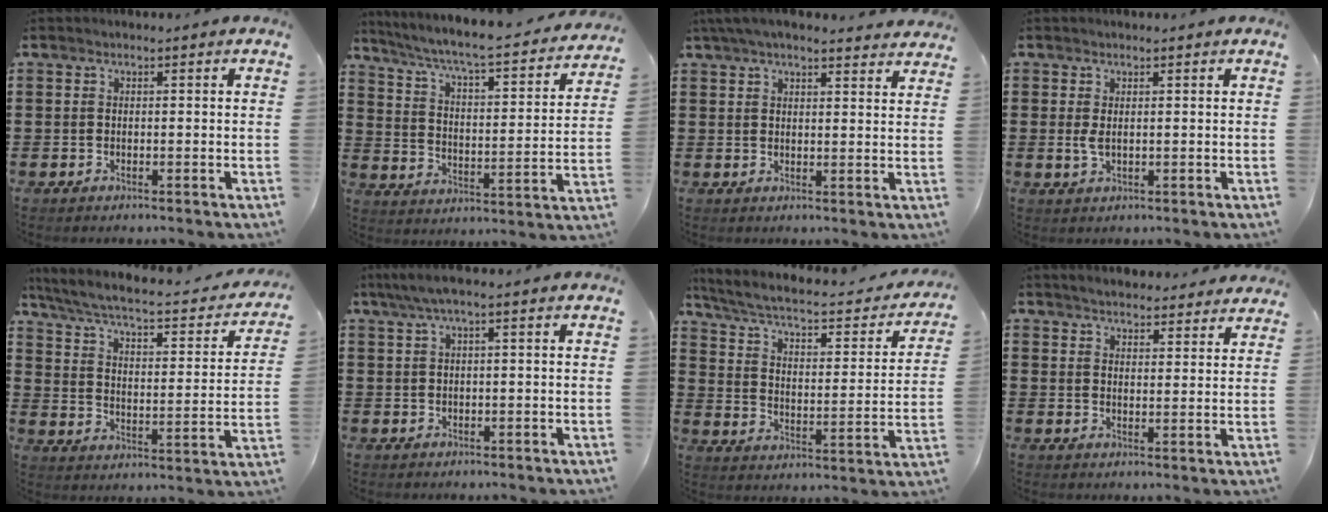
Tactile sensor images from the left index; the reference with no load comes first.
{"total": 5.3, "force": [4.6, 0.0, 2.8], "torque": [-0.076, -0.041, 0.067]}
{"total": 4.3, "force": [3.9, 0.4, 1.9], "torque": [-0.048, -0.004, 0.072]}
{"total": 1.7, "force": [0.2, 0.6, 1.6], "torque": [-0.046, -0.005, -0.002]}
{"total": 4.6, "force": [3.7, 0.2, 2.7], "torque": [-0.073, -0.036, 0.053]}
{"total": 2.3, "force": [0.1, 0.1, 2.3], "torque": [-0.048, -0.003, -0.002]}
{"total": 4.4, "force": [3.3, 0.8, 2.8], "torque": [-0.074, -0.033, 0.047]}
{"total": 3.6, "force": [3.6, 0.2, 0.4], "torque": [-0.018, -0.012, 0.065]}